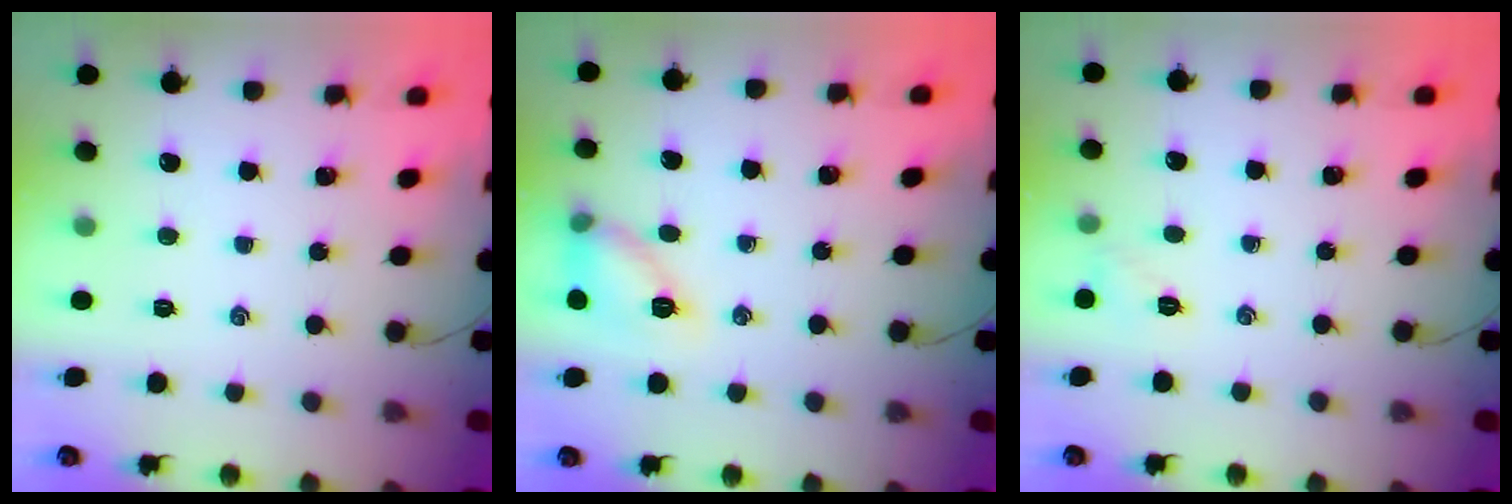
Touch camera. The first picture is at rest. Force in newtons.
{"total": 10.3, "press": 10.3, "slide": 0.2}
{"total": 3.9, "press": 3.7, "slide": 1.0}